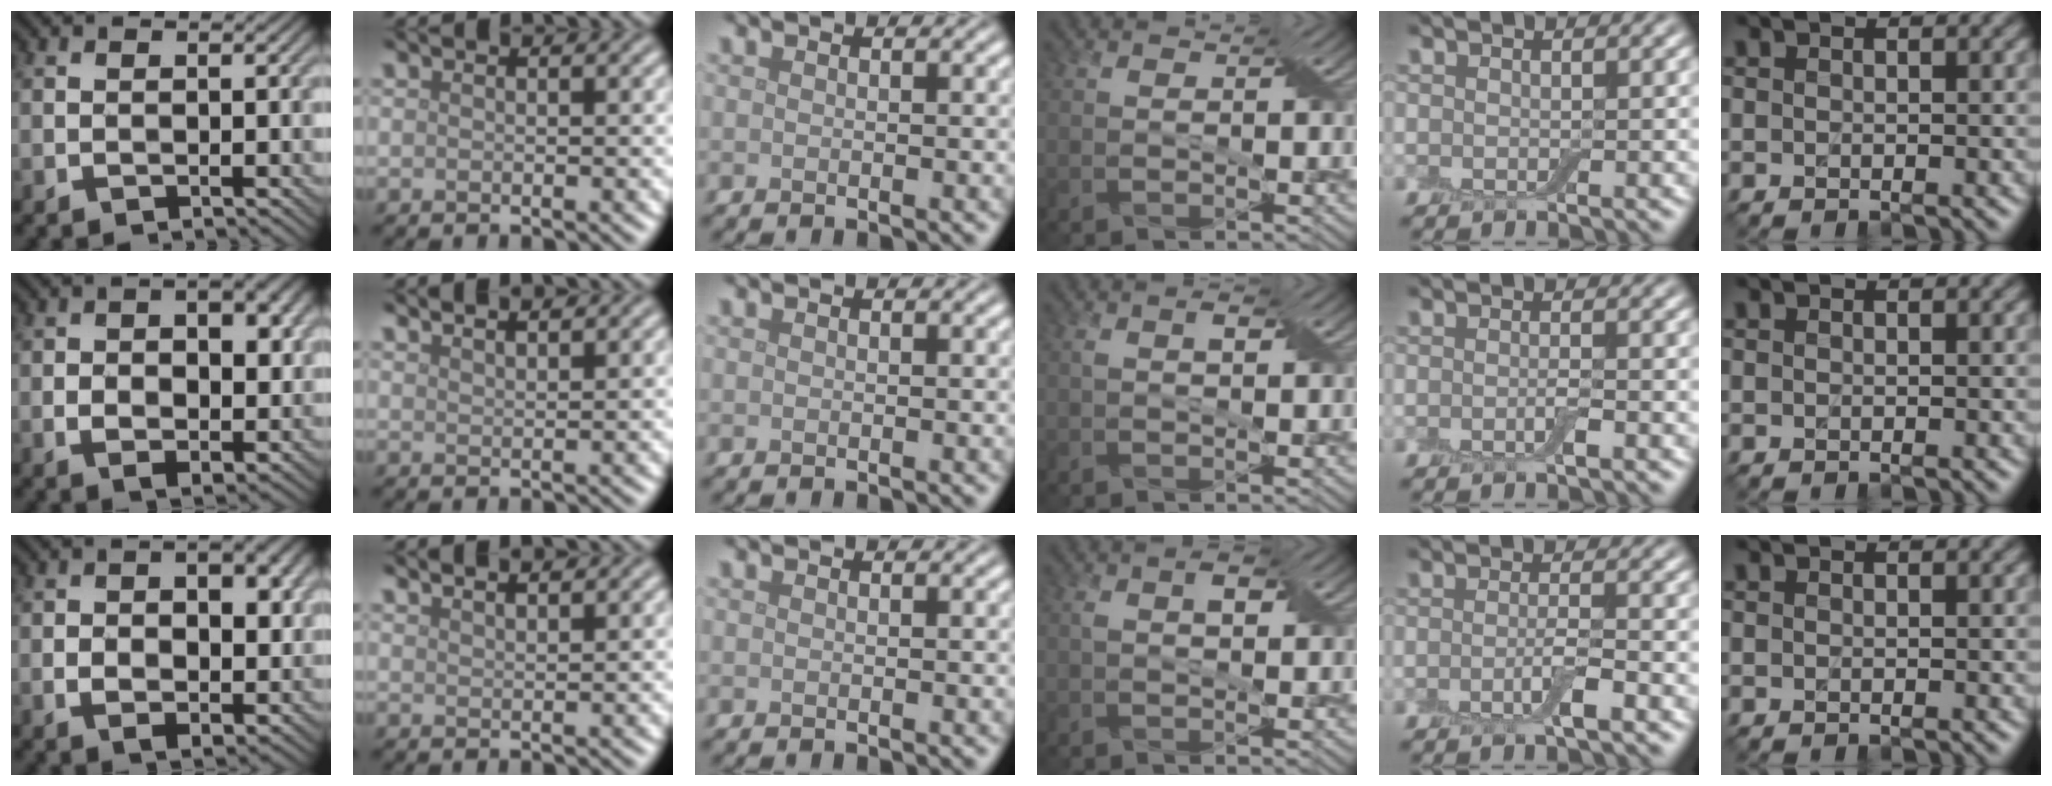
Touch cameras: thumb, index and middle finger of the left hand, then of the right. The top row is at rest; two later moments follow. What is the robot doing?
{"motion": "insert", "object": "backpack"}